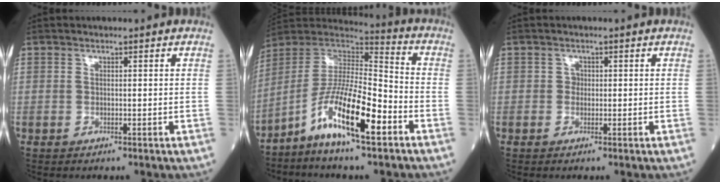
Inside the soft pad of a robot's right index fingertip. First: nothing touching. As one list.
[{"total": 13.5, "force": [-6.8, 2.0, 11.5], "torque": [-0.213, -0.003, -0.129]}, {"total": 0.7, "force": [0.1, 0.7, 0.2], "torque": [0.001, 0.003, 0.001]}]